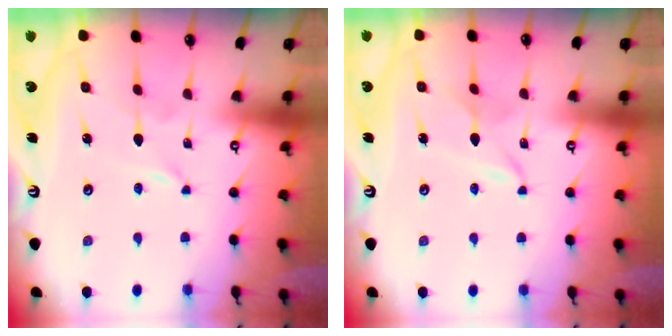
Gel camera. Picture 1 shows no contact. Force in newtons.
{"total": 3.2, "press": 3.2, "slide": 0.3}